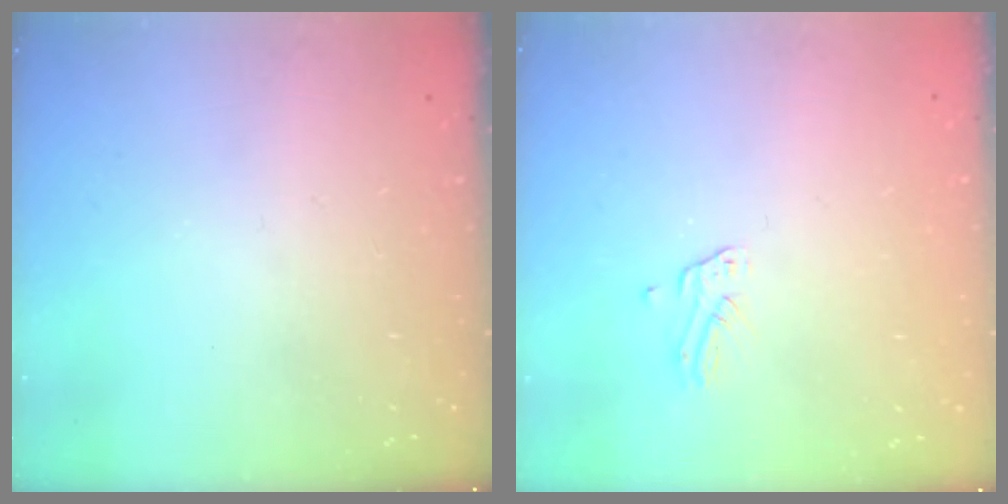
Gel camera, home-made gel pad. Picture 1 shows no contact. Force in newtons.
{"total": 1.4, "press": 1.4, "slide": 0.1}